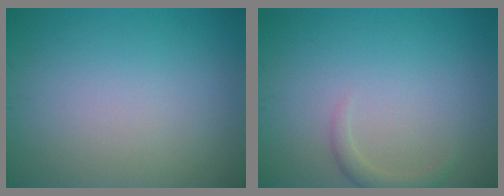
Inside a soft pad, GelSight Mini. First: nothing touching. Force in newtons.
{"total": 1.4, "press": 1.4, "slide": 0.1}